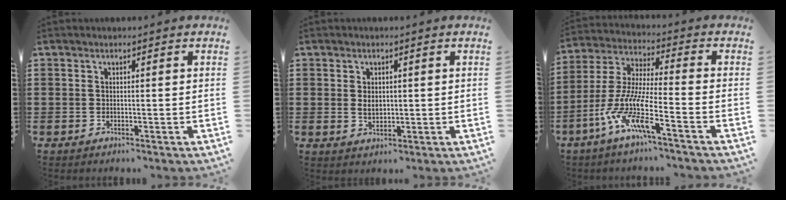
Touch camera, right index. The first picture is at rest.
{"total": 2.3, "force": [0.3, 1.7, 1.6], "torque": [-0.027, 0.005, 0.004]}
{"total": 10.6, "force": [-6.7, 1.1, 8.1], "torque": [-0.208, -0.028, -0.146]}